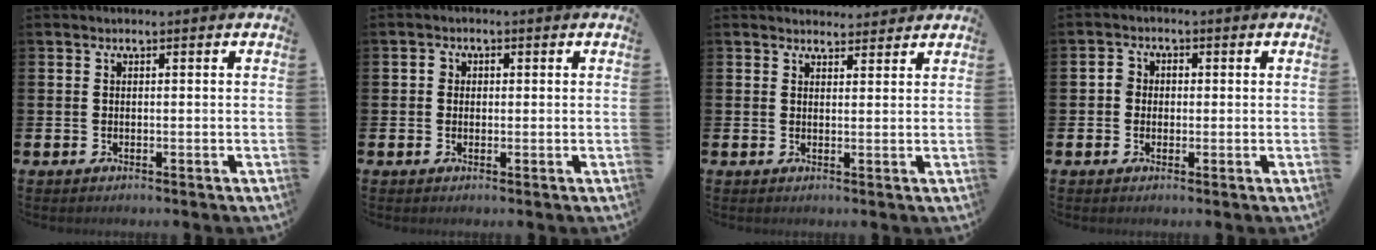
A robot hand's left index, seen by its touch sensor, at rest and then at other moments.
{"total": 1.4, "force": [0.3, 1.3, 0.5], "torque": [-0.003, 0.007, 0.001]}
{"total": 2.5, "force": [2.4, 0.7, -0.1], "torque": [0.006, -0.012, 0.042]}
{"total": 2.1, "force": [0.0, 2.0, 0.7], "torque": [-0.018, 0.010, -0.003]}